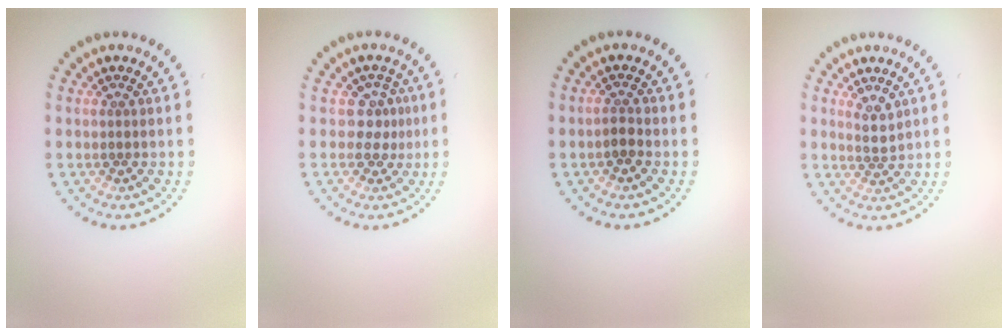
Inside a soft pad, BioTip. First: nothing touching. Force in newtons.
{"total": 2.3, "press": 1.5, "slide": 1.7}
{"total": 1.1, "press": 0.9, "slide": 0.7}
{"total": 1.6, "press": 1.2, "slide": 1.0}